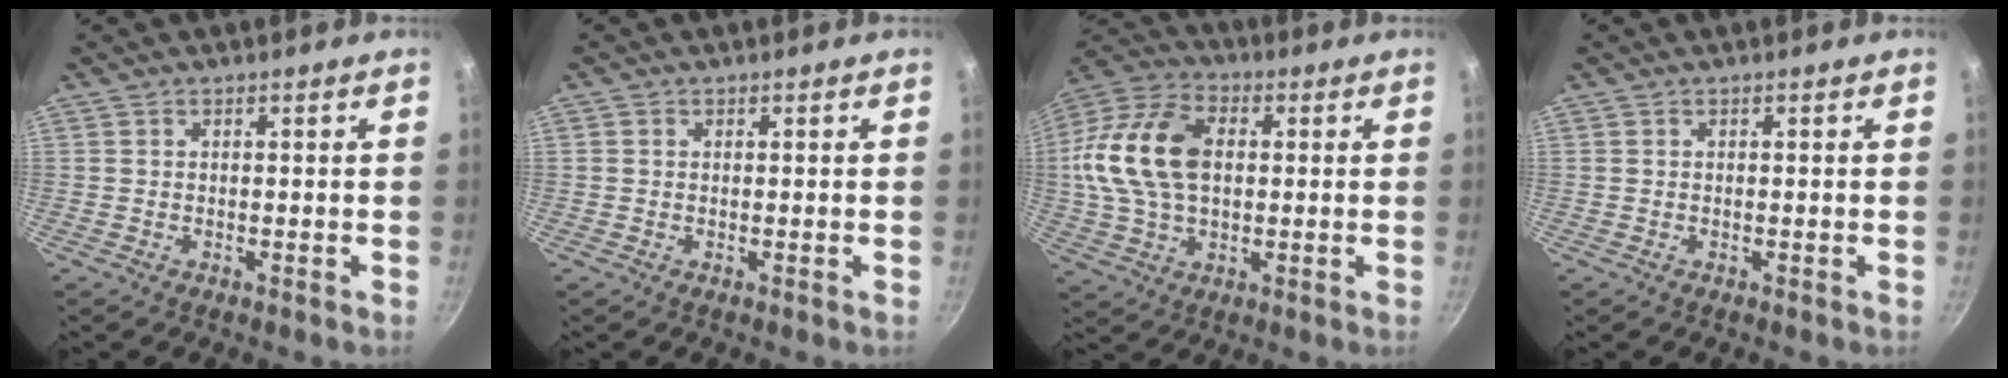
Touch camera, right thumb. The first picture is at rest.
{"total": 0.5, "force": [0.1, 0.5, 0.1], "torque": [0.000, 0.003, 0.000]}
{"total": 18.0, "force": [1.8, 11.8, 13.5], "torque": [-0.253, 0.025, 0.021]}
{"total": 0.0}